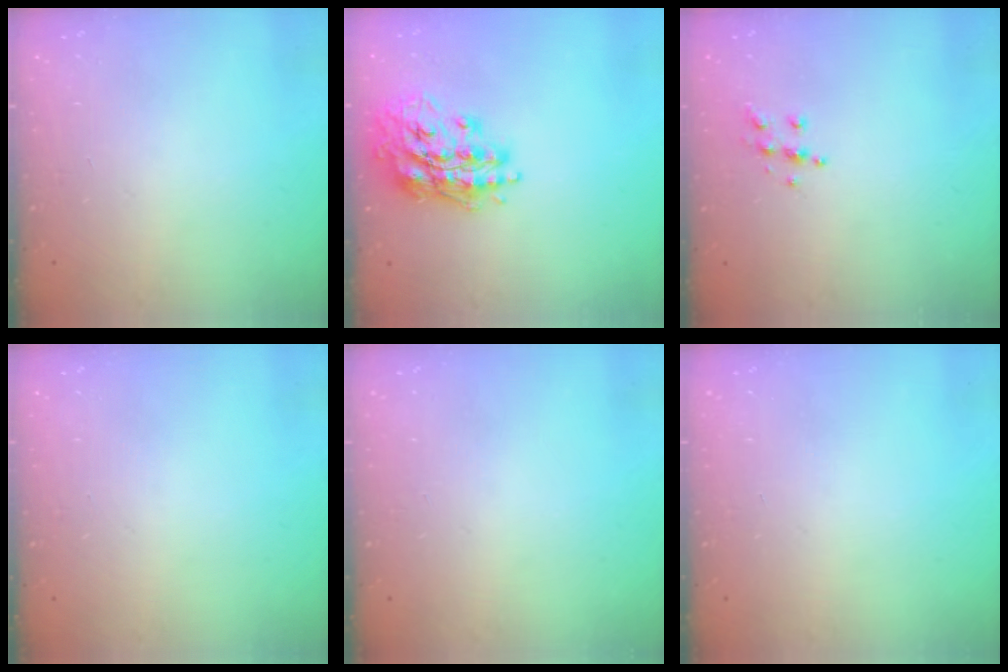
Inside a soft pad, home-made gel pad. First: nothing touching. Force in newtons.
{"total": 17.4, "press": 17.4, "slide": 1.4}
{"total": 6.4, "press": 6.4, "slide": 0.6}
{"total": 0.0}
{"total": 0.0}
{"total": 0.0}